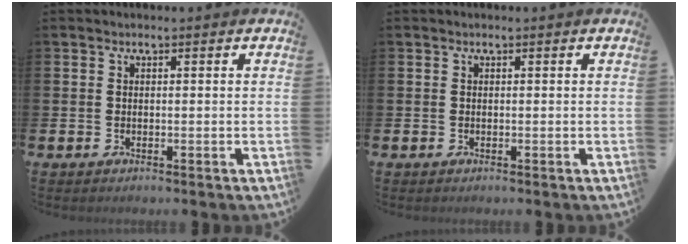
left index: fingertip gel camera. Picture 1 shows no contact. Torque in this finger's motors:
{"motor_torque": [0.00, 0.00, 0.01, 0.00]}